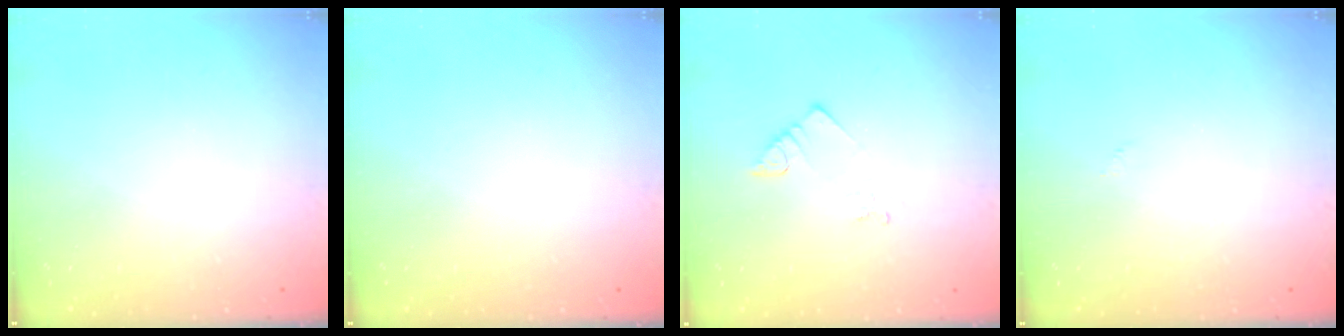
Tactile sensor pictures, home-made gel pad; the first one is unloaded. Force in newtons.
{"total": 2.8, "press": 2.8, "slide": 0.4}
{"total": 2.1, "press": 2.0, "slide": 0.5}
{"total": 3.4, "press": 3.3, "slide": 0.5}